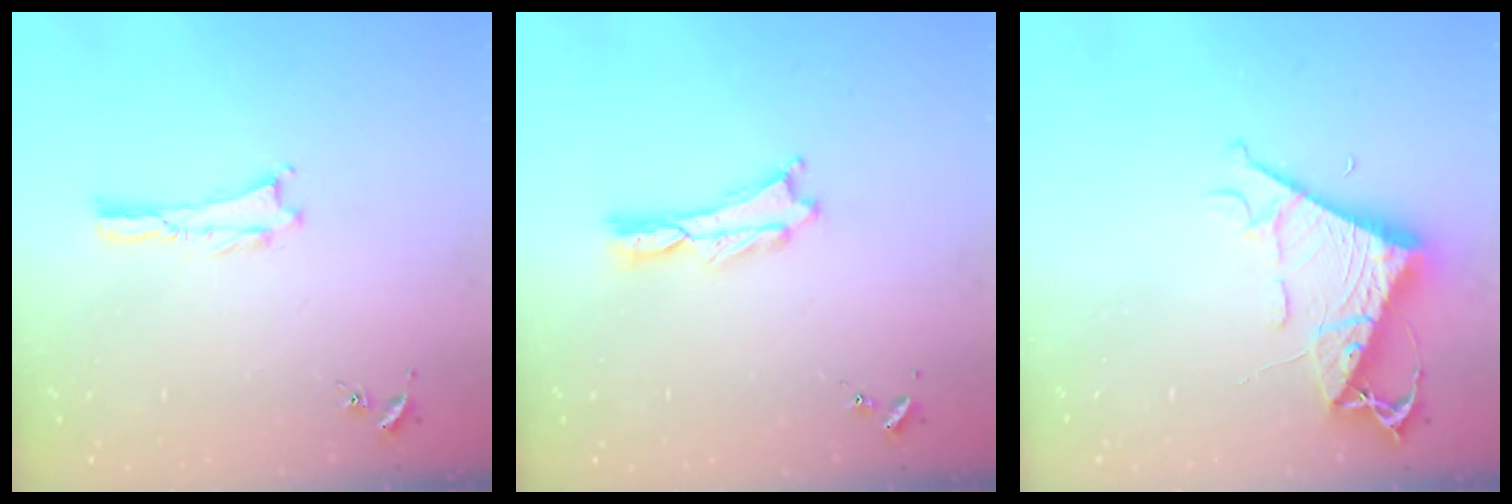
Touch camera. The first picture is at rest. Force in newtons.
{"total": 0.0}
{"total": 9.6, "press": 9.6, "slide": 0.9}